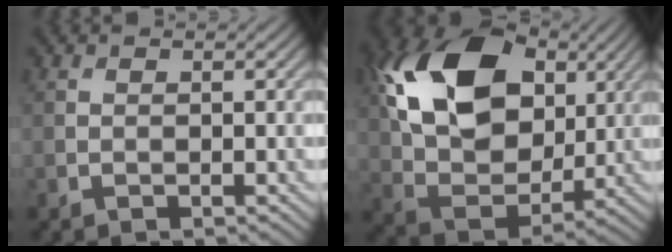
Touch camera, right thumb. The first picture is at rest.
{"total": 16.9, "force": [5.6, 11.4, 11.2], "torque": [-0.243, 0.019, 0.099]}